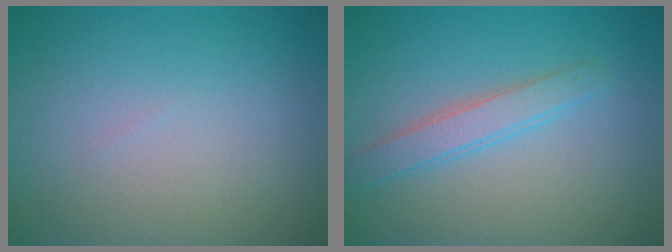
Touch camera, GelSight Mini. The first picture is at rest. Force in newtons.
{"total": 2.4, "press": 2.4, "slide": 0.1}